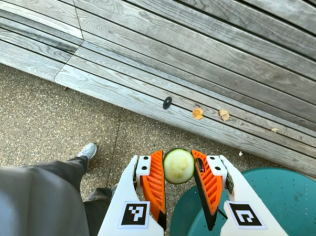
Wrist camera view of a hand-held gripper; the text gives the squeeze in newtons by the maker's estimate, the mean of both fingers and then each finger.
{"total": 7.8, "left": 7.9, "right": 7.8}